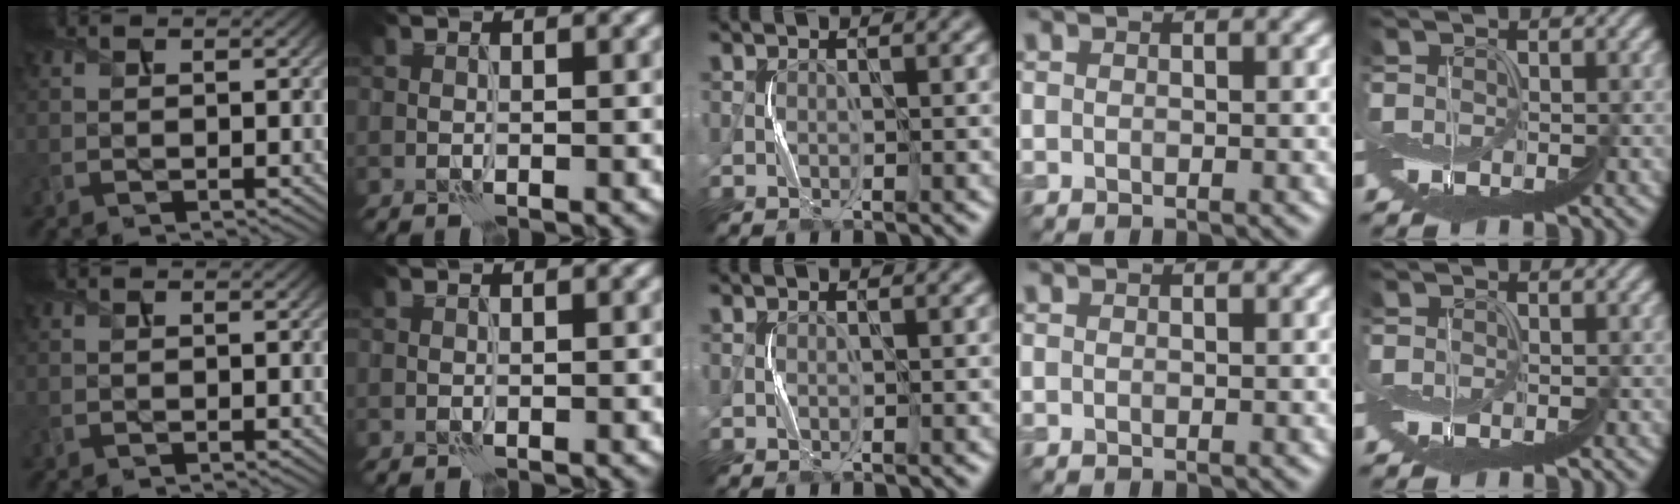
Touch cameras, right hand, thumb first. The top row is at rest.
{}